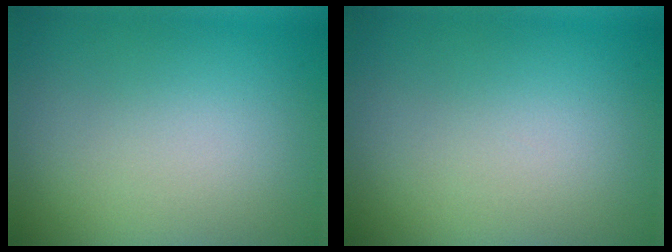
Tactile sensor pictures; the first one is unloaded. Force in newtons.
{"total": 0.0}